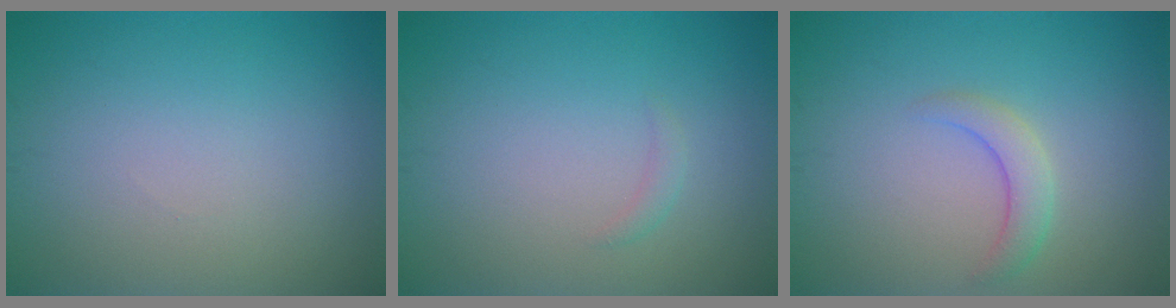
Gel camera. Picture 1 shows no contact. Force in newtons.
{"total": 0.7, "press": 0.7, "slide": 0.0}
{"total": 2.1, "press": 2.1, "slide": 0.3}